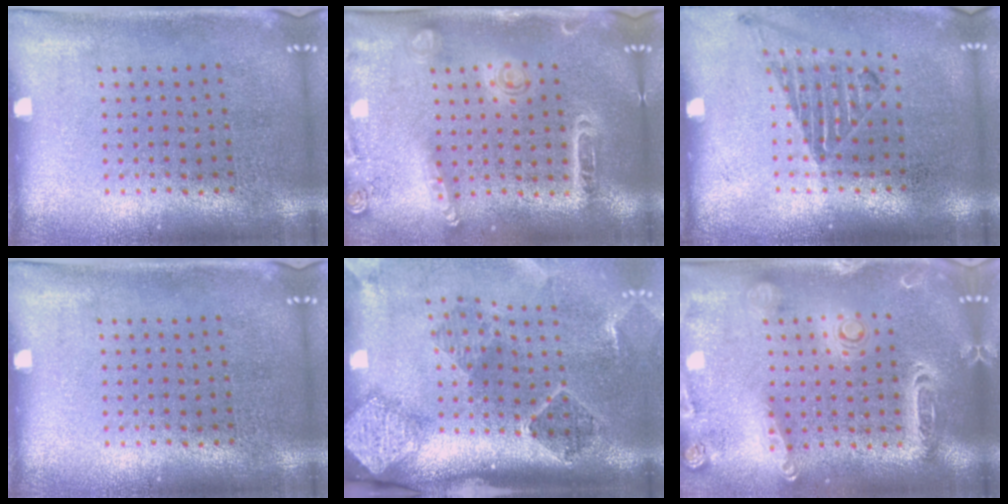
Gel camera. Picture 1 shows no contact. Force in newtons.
{"total": 1.6, "press": 1.5, "slide": 0.5}
{"total": 1.1, "press": 1.1, "slide": 0.2}
{"total": 0.0}
{"total": 2.8, "press": 1.9, "slide": 2.1}
{"total": 2.3, "press": 2.1, "slide": 0.9}